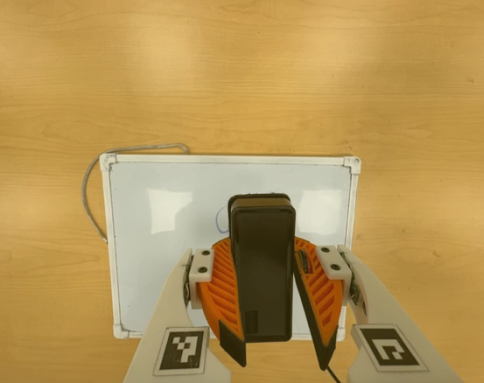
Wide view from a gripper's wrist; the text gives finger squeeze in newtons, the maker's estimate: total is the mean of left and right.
{"total": 11.7, "left": 10.5, "right": 12.8}